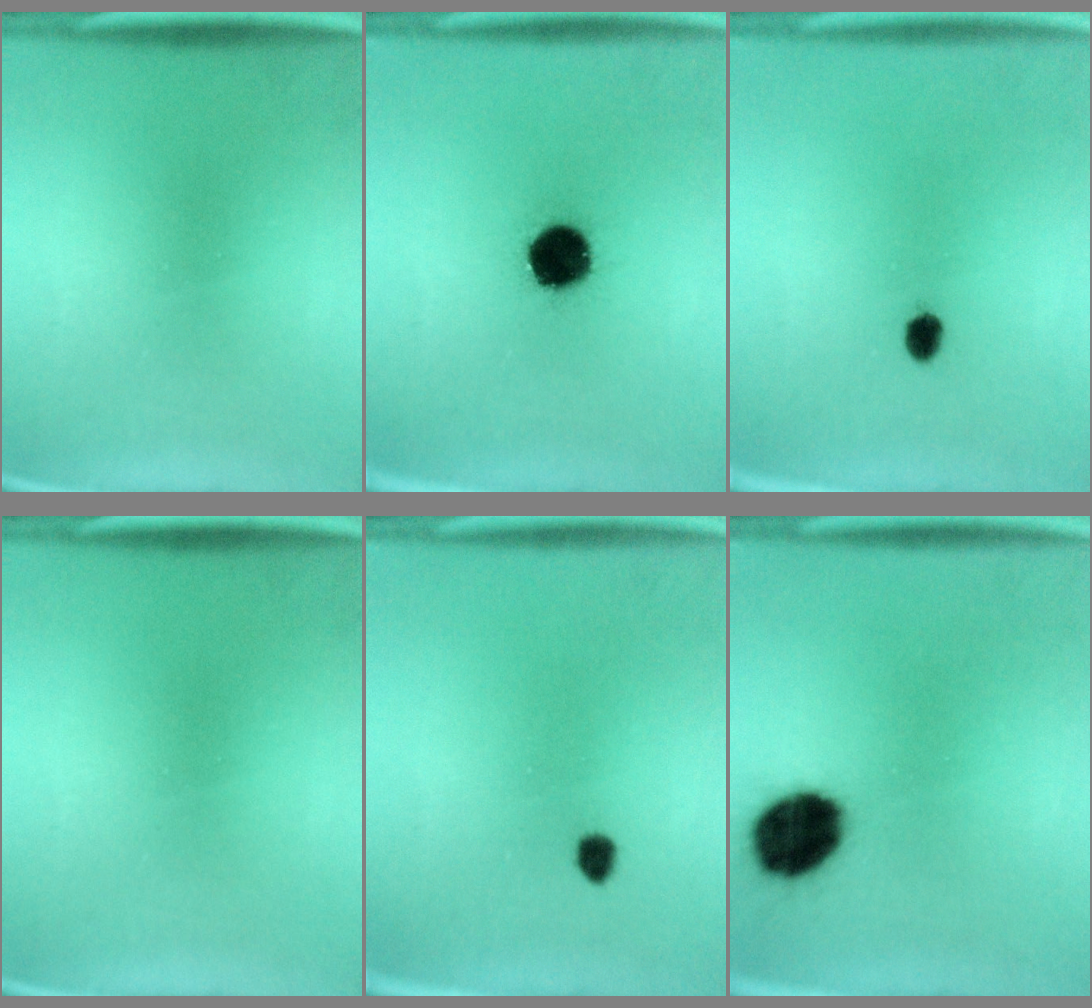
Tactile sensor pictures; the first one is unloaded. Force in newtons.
{"total": 12.9}
{"total": 2.1}
{"total": 0.0}
{"total": 1.8}
{"total": 13.9}